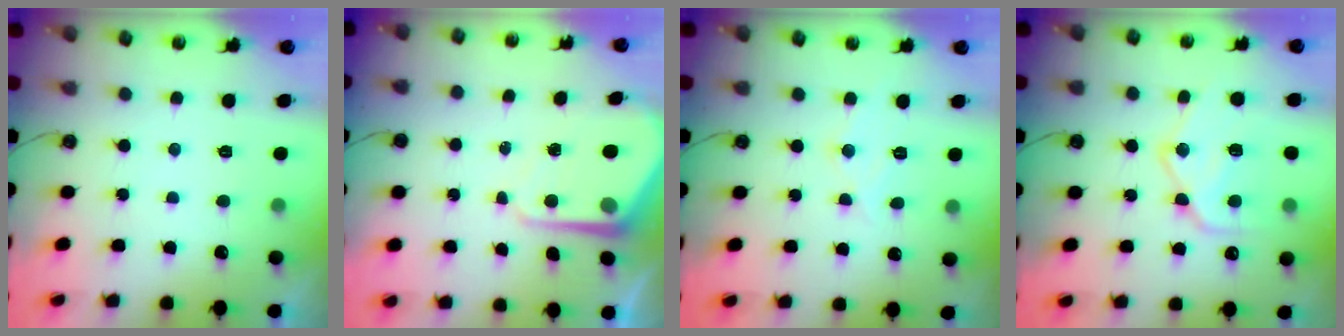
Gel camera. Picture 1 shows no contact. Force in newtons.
{"total": 6.8, "press": 6.8, "slide": 0.5}
{"total": 8.0, "press": 8.0, "slide": 0.6}
{"total": 14.6, "press": 14.5, "slide": 0.9}